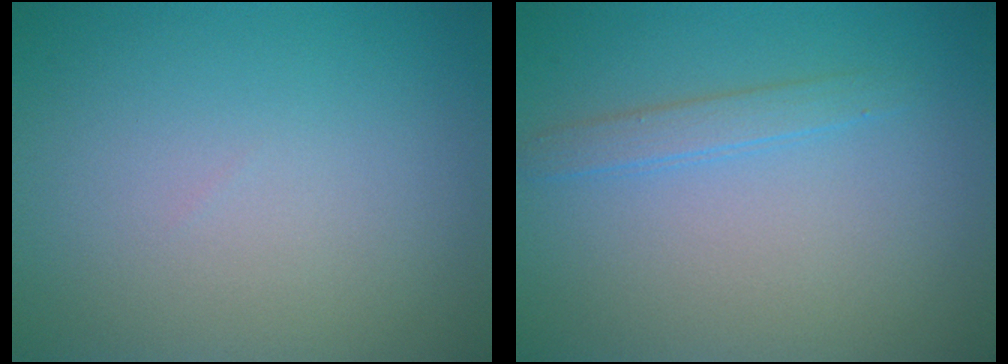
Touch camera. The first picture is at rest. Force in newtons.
{"total": 1.6, "press": 1.6, "slide": 0.1}